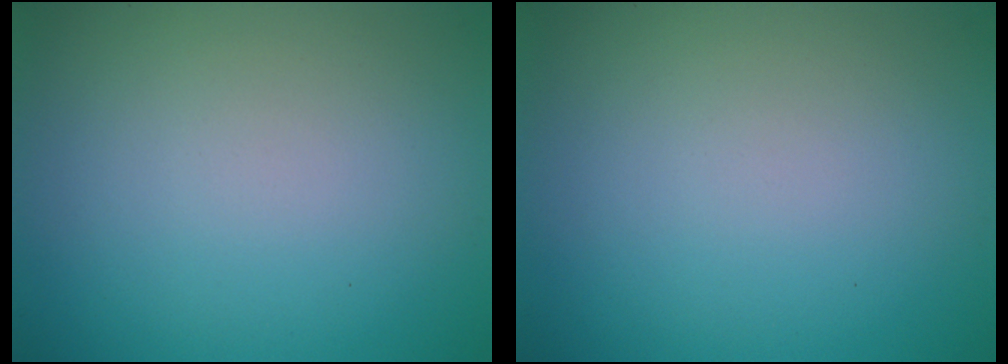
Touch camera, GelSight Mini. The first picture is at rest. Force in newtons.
{"total": 0.0}